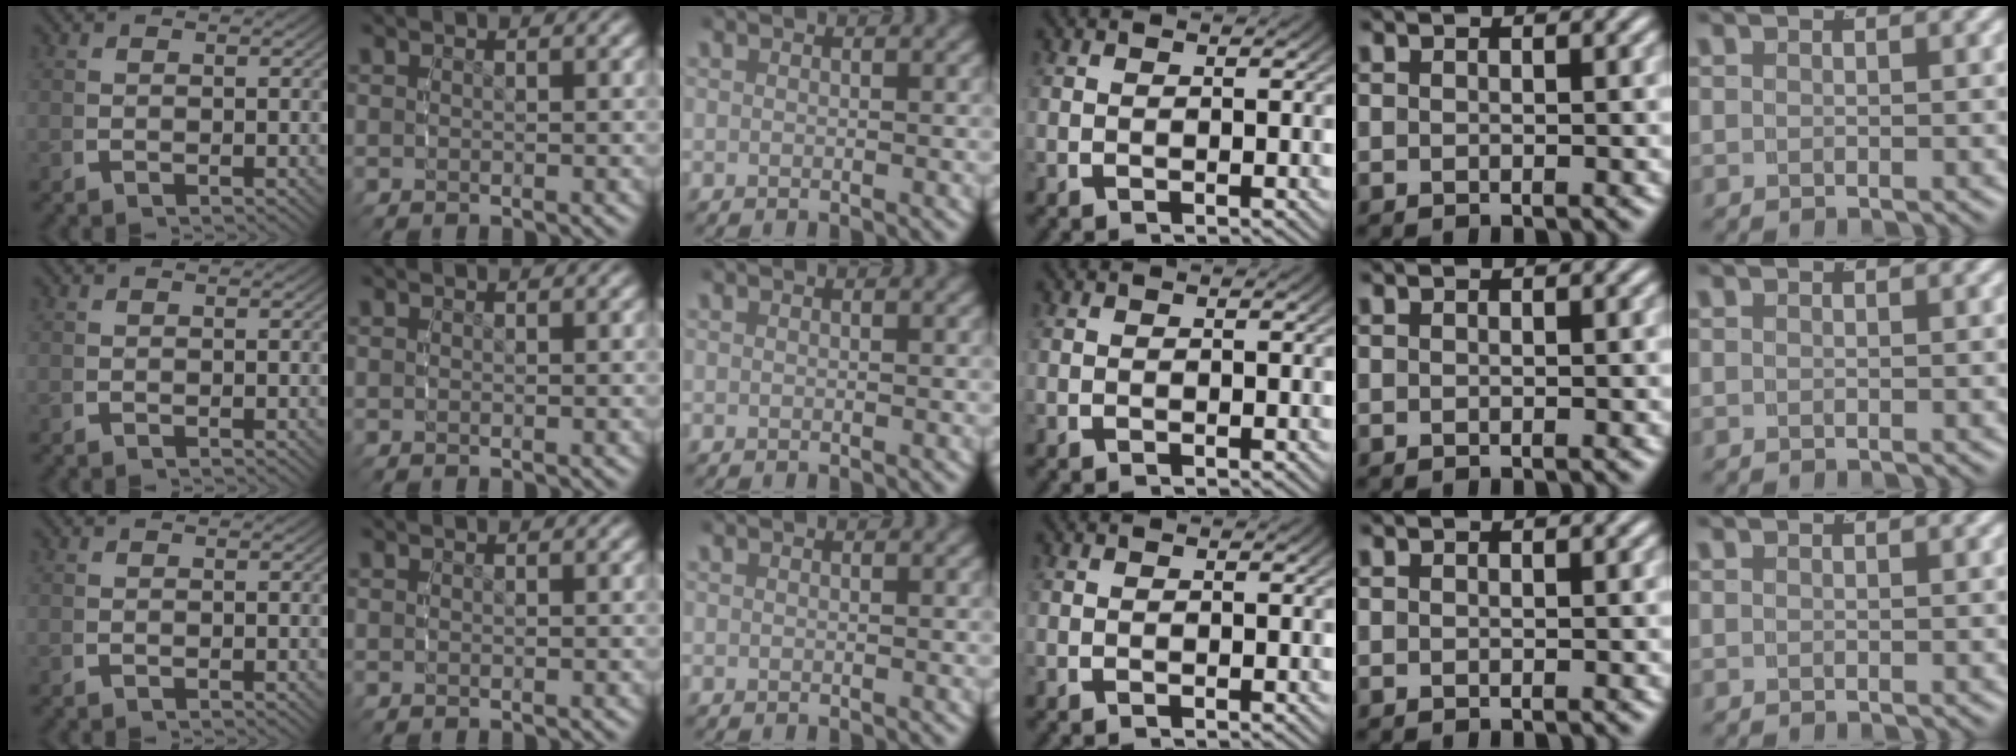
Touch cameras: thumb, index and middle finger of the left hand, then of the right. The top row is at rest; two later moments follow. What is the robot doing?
{"motion": "reach", "object": "napkin"}